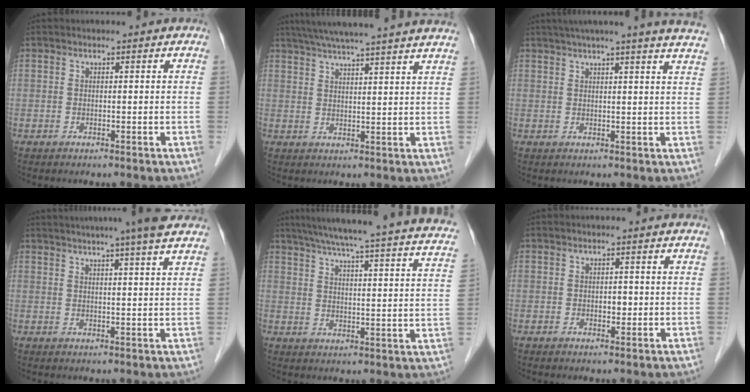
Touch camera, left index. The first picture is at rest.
{"total": 19.3, "force": [16.8, -0.6, 9.5], "torque": [-0.158, 0.018, 0.220]}
{"total": 16.8, "force": [14.5, -1.1, 8.5], "torque": [-0.131, -0.003, 0.171]}
{"total": 10.3, "force": [8.4, -0.7, 5.8], "torque": [-0.089, 0.017, 0.097]}
{"total": 28.9, "force": [25.3, 1.1, 14.0], "torque": [-0.211, -0.034, 0.304]}
{"total": 1.3, "force": [-0.2, 0.9, 1.0], "torque": [-0.015, 0.001, 0.000]}